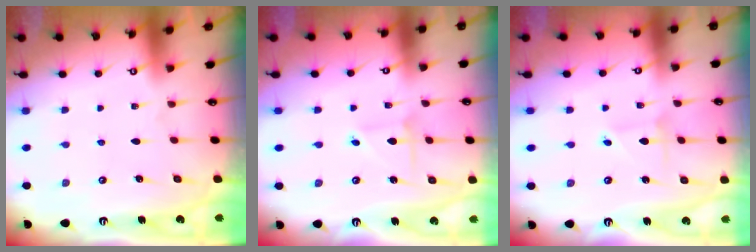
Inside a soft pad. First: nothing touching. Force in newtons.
{"total": 2.3, "press": 2.3, "slide": 0.2}
{"total": 2.2, "press": 2.2, "slide": 0.1}